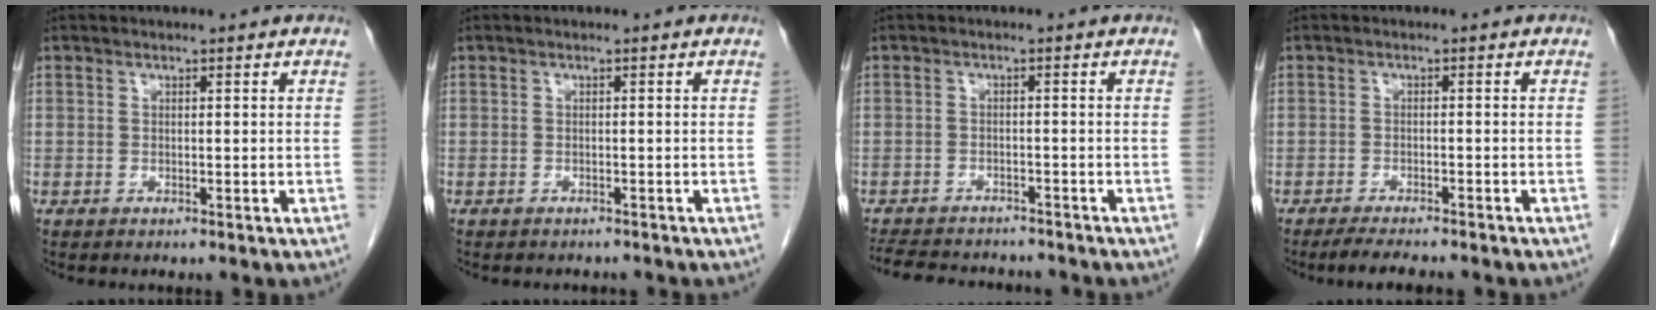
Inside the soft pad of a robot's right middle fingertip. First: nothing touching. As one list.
[{"total": 2.5, "force": [-2.2, 0.8, 0.5], "torque": [-0.013, -0.004, -0.026]}, {"total": 11.3, "force": [-10.2, 3.2, 3.8], "torque": [-0.080, -0.001, -0.139]}, {"total": 5.8, "force": [-4.9, 0.6, 3.0], "torque": [-0.047, -0.012, -0.071]}]